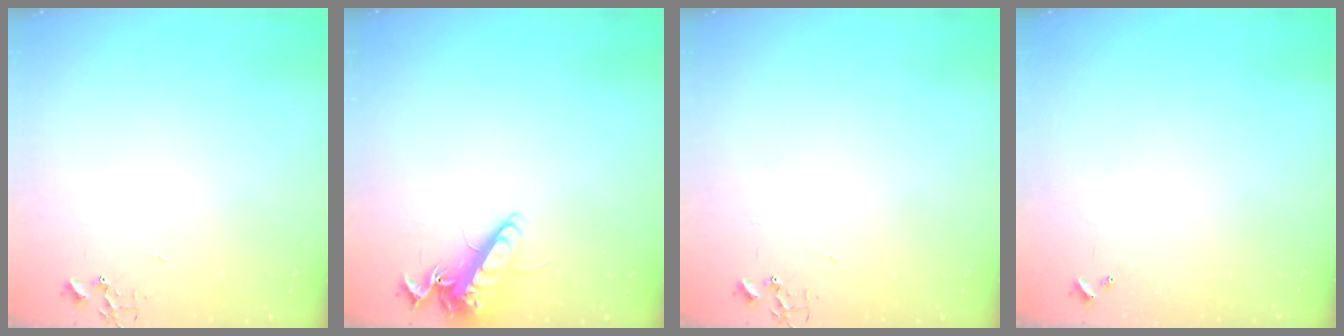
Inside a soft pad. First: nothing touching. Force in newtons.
{"total": 14.3, "press": 14.1, "slide": 2.1}
{"total": 0.0}
{"total": 0.0}